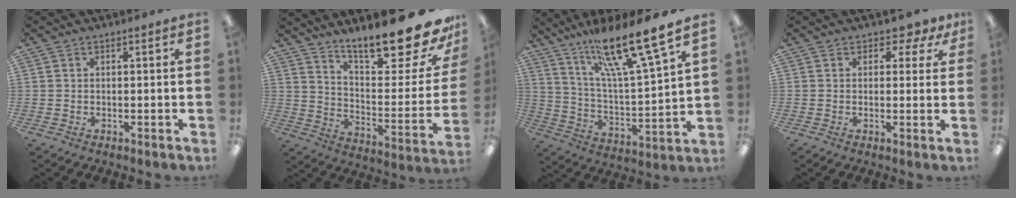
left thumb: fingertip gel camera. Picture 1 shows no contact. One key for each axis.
{"total": 21.7, "fx": 17.2, "fy": 5.0, "fz": 12.4, "tx": -0.163, "ty": -0.130, "tz": 0.275}
{"total": 19.2, "fx": 15.4, "fy": 2.4, "fz": 11.2, "tx": -0.198, "ty": -0.101, "tz": 0.251}
{"total": 3.1, "fx": 1.6, "fy": 2.4, "fz": 1.1, "tx": -0.001, "ty": -0.006, "tz": 0.026}